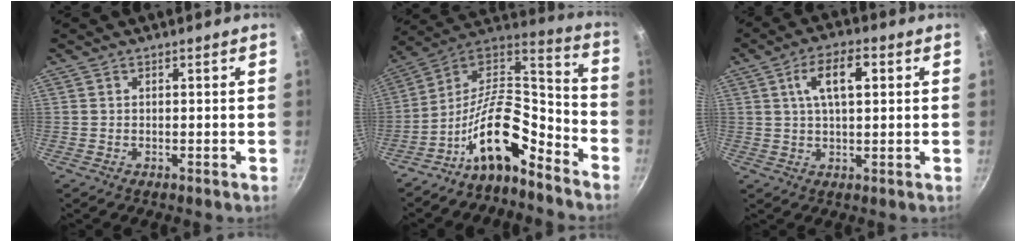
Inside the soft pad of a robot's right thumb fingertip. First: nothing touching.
{"total": 16.8, "force": [-10.0, 7.2, 11.4], "torque": [-0.184, 0.098, -0.193]}
{"total": 8.3, "force": [2.3, 3.7, 7.0], "torque": [-0.110, 0.011, 0.036]}